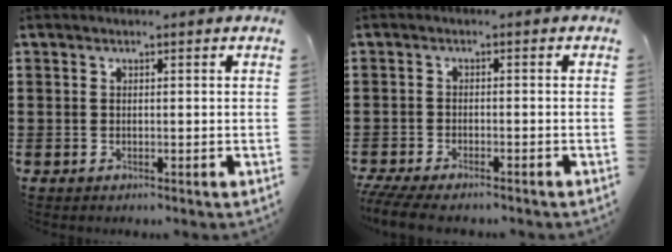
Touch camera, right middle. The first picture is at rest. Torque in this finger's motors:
{"motor_torque": [0.82, -0.13, 0.58, 0.18]}